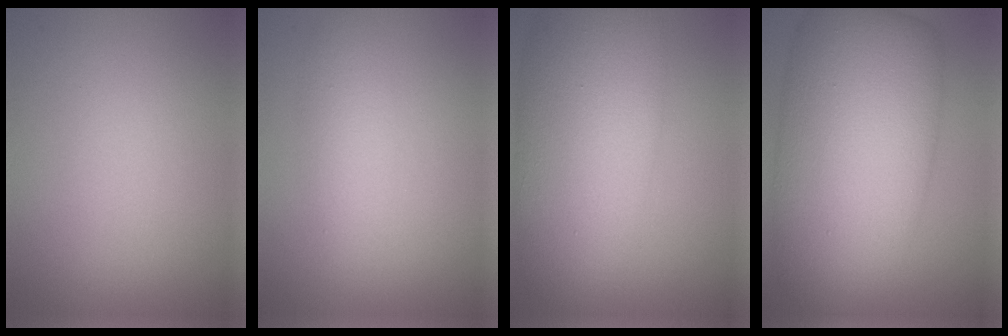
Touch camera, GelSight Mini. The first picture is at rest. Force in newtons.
{"total": 2.4, "press": 2.4, "slide": 0.0}
{"total": 10.4, "press": 10.4, "slide": 0.4}
{"total": 14.7, "press": 14.7, "slide": 0.1}